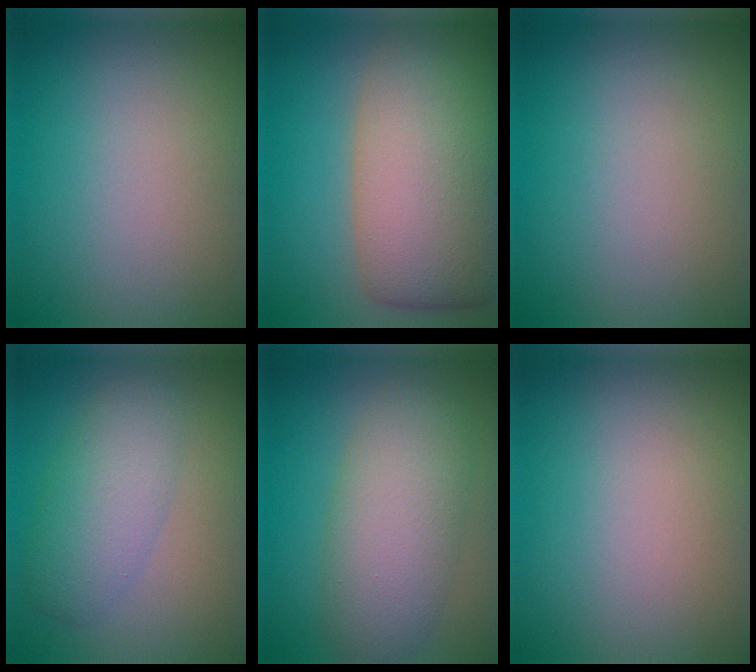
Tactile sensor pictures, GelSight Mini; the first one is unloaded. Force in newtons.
{"total": 11.0, "press": 11.0, "slide": 0.5}
{"total": 0.0}
{"total": 4.1, "press": 4.1, "slide": 0.1}
{"total": 6.2, "press": 6.2, "slide": 0.4}
{"total": 0.0}